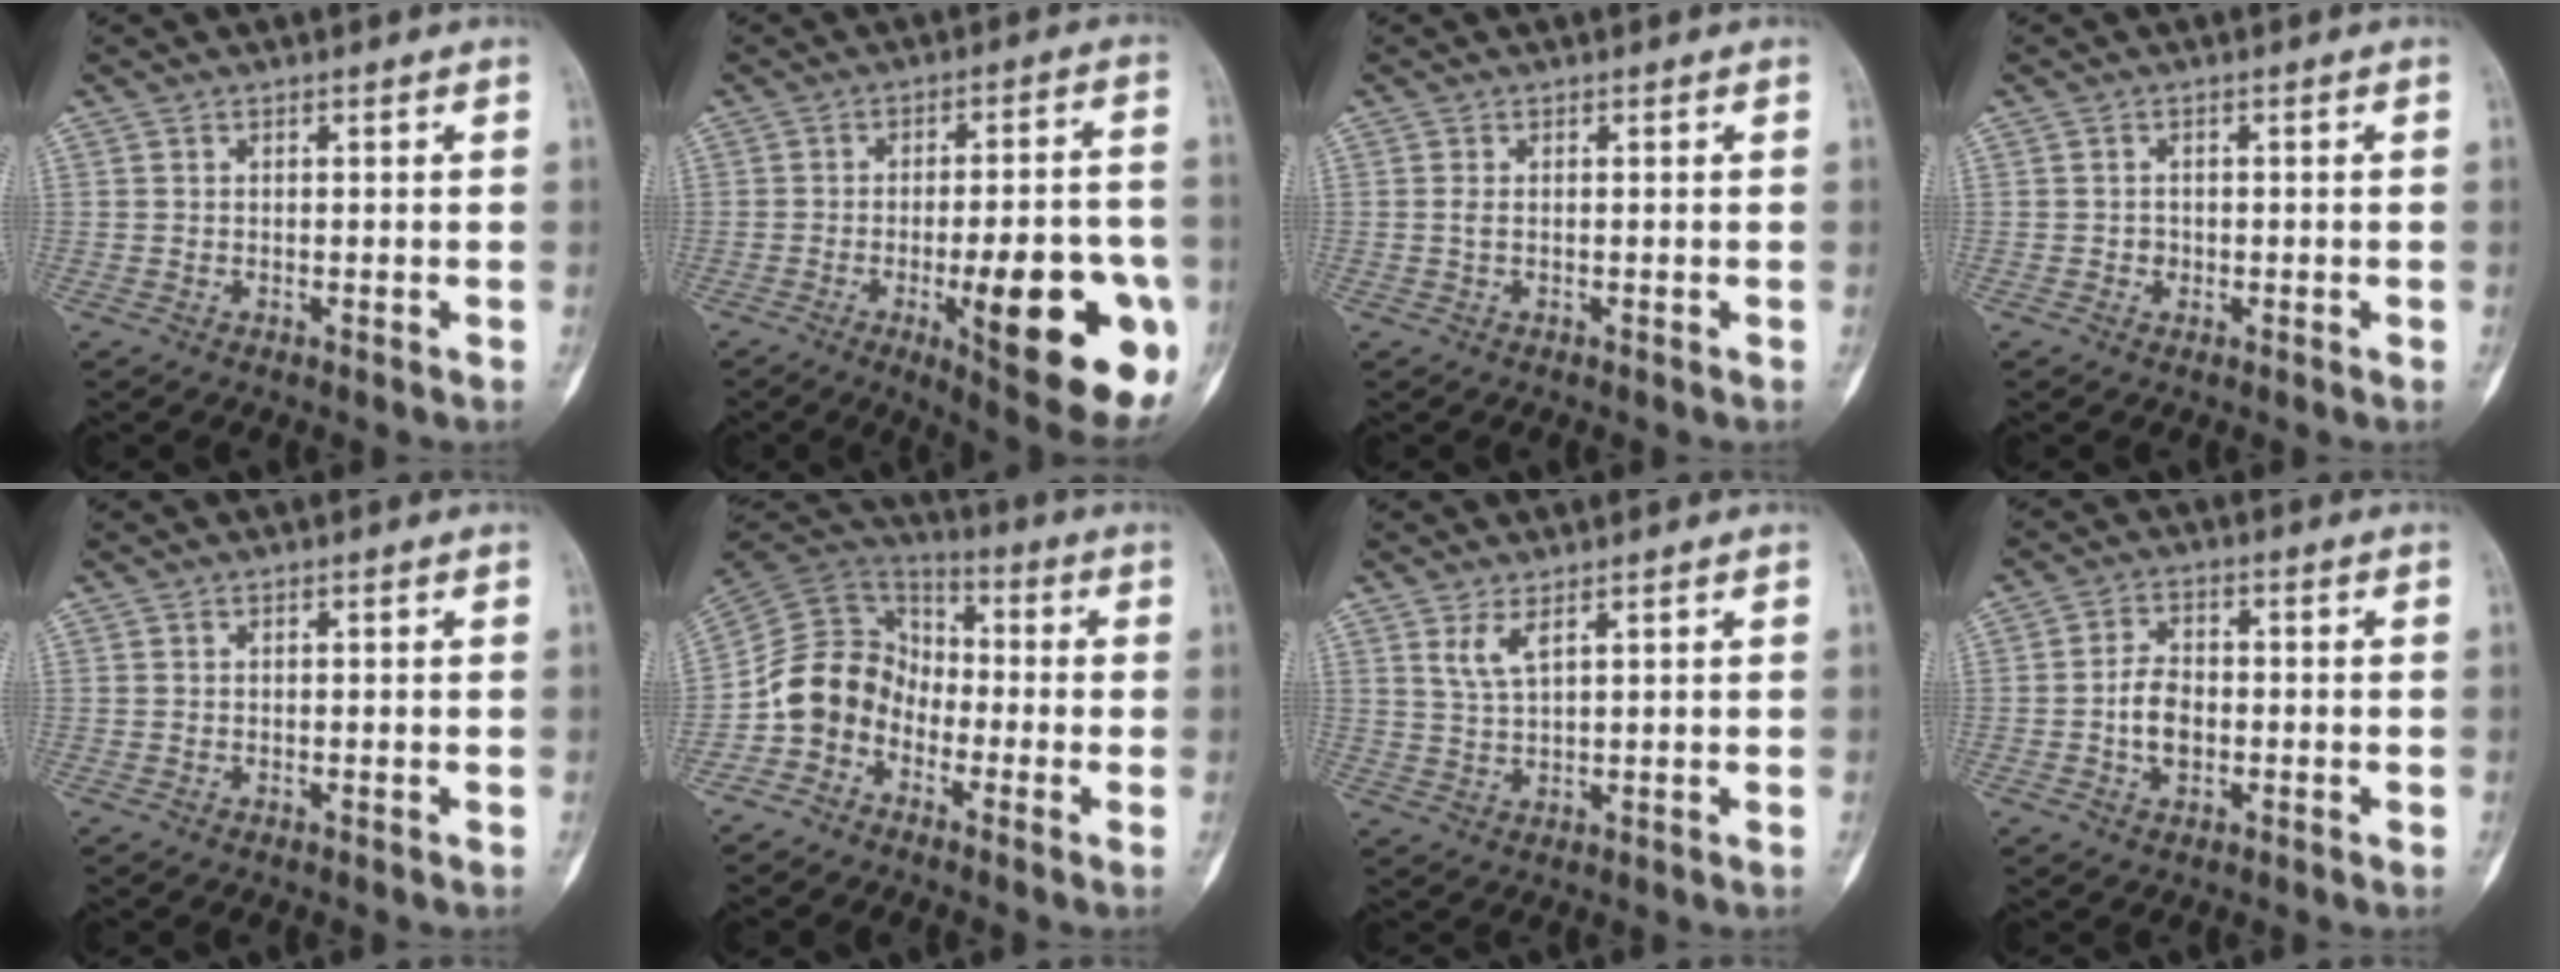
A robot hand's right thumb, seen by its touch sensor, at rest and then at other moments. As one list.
[{"total": 20.9, "force": [-6.5, 5.8, 19.0], "torque": [-0.203, 0.008, -0.070]}, {"total": 0.8, "force": [0.0, 0.2, 0.7], "torque": [-0.018, -0.002, 0.001]}, {"total": 1.3, "force": [-0.3, 1.2, 0.3], "torque": [0.001, 0.006, -0.003]}, {"total": 0.0}, {"total": 10.3, "force": [-4.1, 9.0, 3.0], "torque": [-0.044, 0.071, -0.097]}, {"total": 2.5, "force": [2.1, 0.9, 0.9], "torque": [-0.033, -0.007, 0.050]}, {"total": 5.8, "force": [-1.1, 3.9, 4.2], "torque": [-0.068, 0.014, -0.021]}]